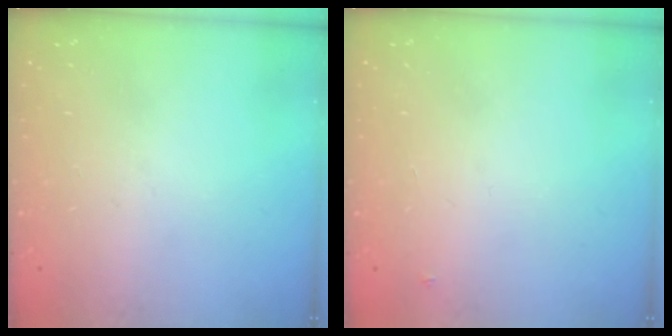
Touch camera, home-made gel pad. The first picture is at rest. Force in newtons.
{"total": 2.6, "press": 2.6, "slide": 0.2}